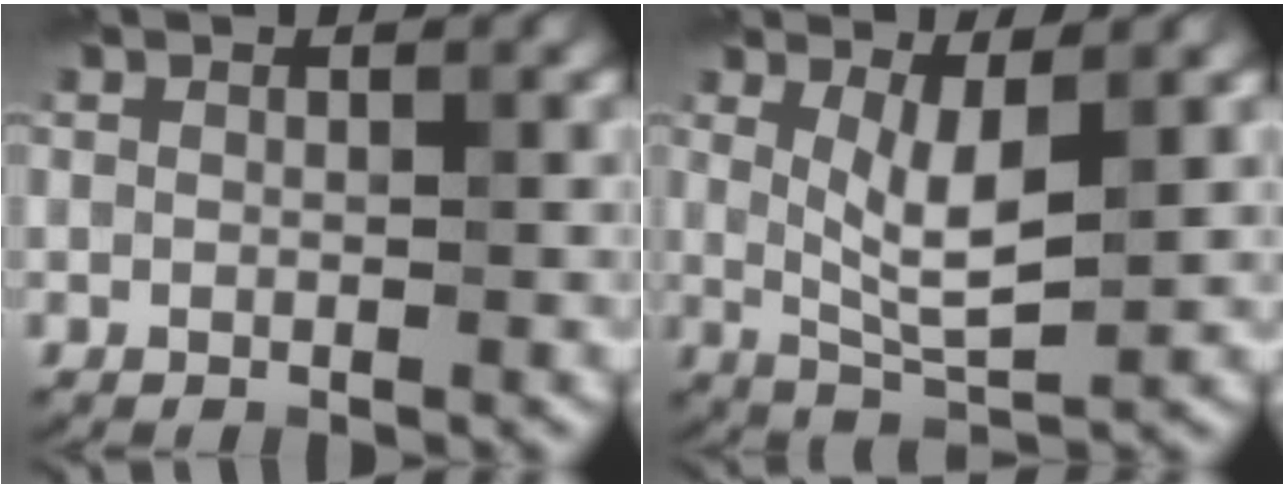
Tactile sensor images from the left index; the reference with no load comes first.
{"total": 4.2, "force": [1.0, 1.1, 4.0], "torque": [-0.076, -0.011, 0.025]}